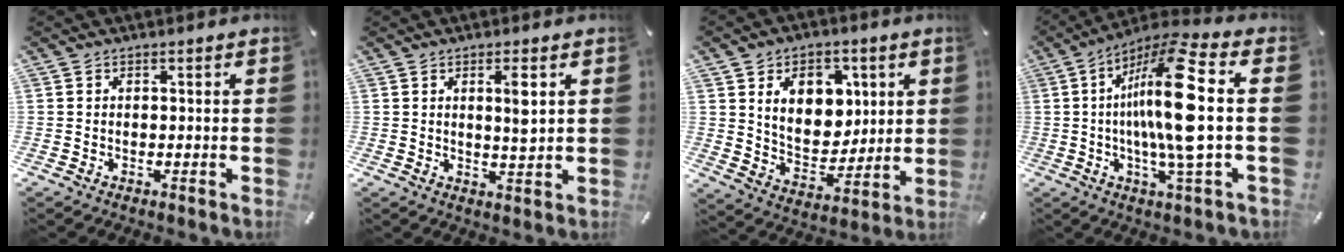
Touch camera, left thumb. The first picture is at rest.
{"total": 4.8, "force": [1.5, 0.9, 4.5], "torque": [-0.076, -0.007, 0.019]}
{"total": 12.5, "force": [4.8, 9.4, 6.8], "torque": [-0.105, -0.015, 0.091]}
{"total": 19.5, "force": [0.4, 2.9, 19.2], "torque": [-0.372, -0.014, -0.013]}